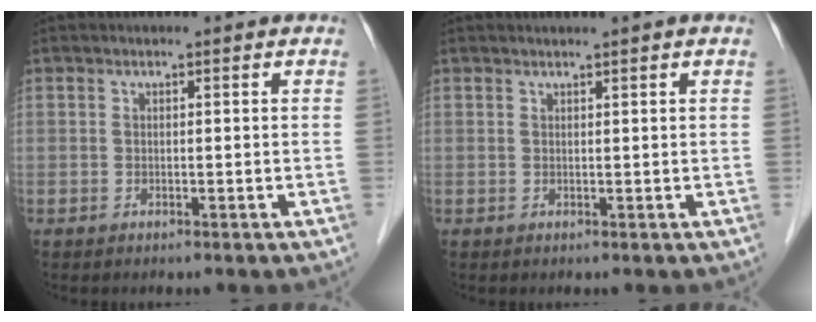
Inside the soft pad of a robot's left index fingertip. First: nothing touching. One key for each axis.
{"total": 1.4, "fx": 1.2, "fy": -0.3, "fz": 0.7, "tx": -0.005, "ty": 0.010, "tz": 0.025}